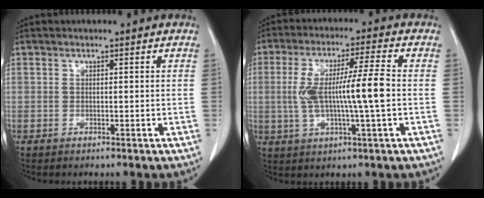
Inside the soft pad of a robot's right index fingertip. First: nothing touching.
{"total": 10.9, "force": [-0.4, 0.2, 10.9], "torque": [-0.214, 0.013, -0.007]}